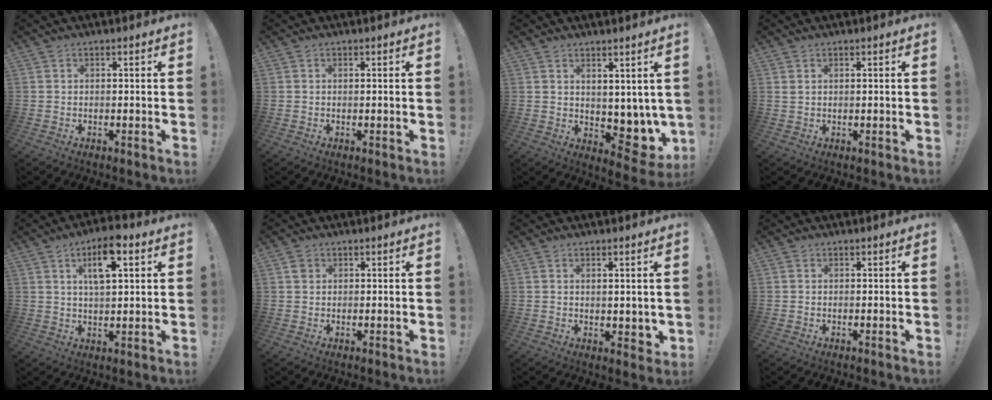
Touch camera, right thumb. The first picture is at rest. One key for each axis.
{"total": 0.0}
{"total": 6.9, "fx": 2.0, "fy": 4.8, "fz": 4.5, "tx": -0.032, "ty": -0.035, "tz": 0.048}
{"total": 1.3, "fx": 0.7, "fy": 0.3, "fz": 1.0, "tx": -0.014, "ty": -0.003, "tz": 0.012}
{"total": 9.7, "fx": 4.1, "fy": 3.9, "fz": 7.8, "tx": -0.117, "ty": -0.002, "tz": 0.067}
{"total": 1.8, "fx": 0.9, "fy": 1.4, "fz": 0.6, "tx": 0.004, "ty": -0.004, "tz": 0.015}
{"total": 2.9, "fx": 1.8, "fy": 1.7, "fz": 1.5, "tx": -0.009, "ty": -0.013, "tz": 0.031}
{"total": 0.0}